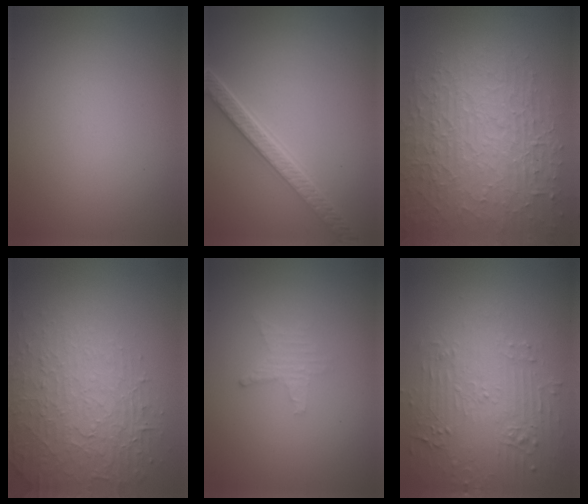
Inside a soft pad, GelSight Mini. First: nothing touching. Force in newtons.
{"total": 4.1, "press": 3.4, "slide": 2.2}
{"total": 8.8, "press": 6.2, "slide": 6.2}
{"total": 4.0, "press": 3.9, "slide": 1.1}
{"total": 1.5, "press": 1.4, "slide": 0.3}
{"total": 5.2, "press": 3.7, "slide": 3.7}